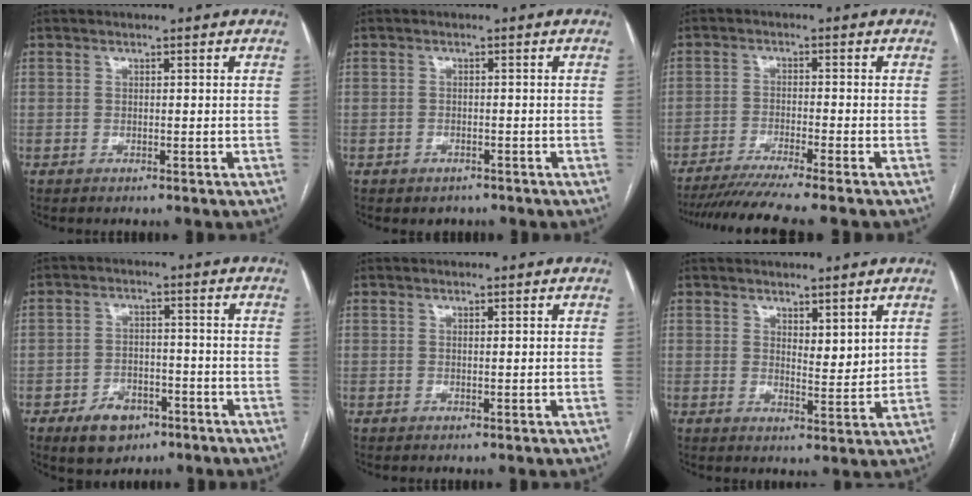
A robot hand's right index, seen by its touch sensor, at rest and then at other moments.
{"total": 1.9, "force": [-1.4, 1.3, 0.4], "torque": [-0.009, 0.003, -0.013]}
{"total": 10.2, "force": [-8.7, -1.5, 5.1], "torque": [-0.062, -0.029, -0.137]}
{"total": 6.3, "force": [-3.8, 4.0, 3.1], "torque": [-0.054, 0.004, -0.053]}
{"total": 0.0}
{"total": 3.5, "force": [2.3, 1.2, 2.3], "torque": [-0.037, -0.014, 0.044]}